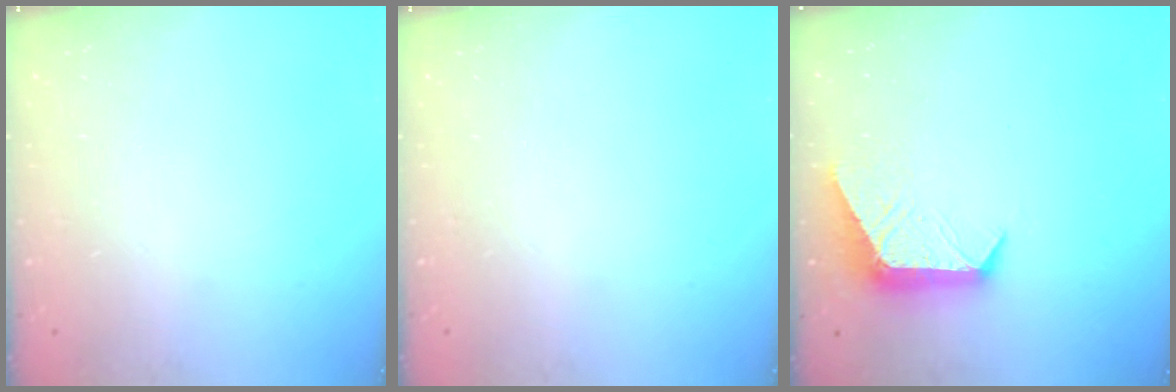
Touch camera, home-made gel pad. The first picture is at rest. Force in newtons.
{"total": 0.0}
{"total": 10.9, "press": 10.9, "slide": 0.3}